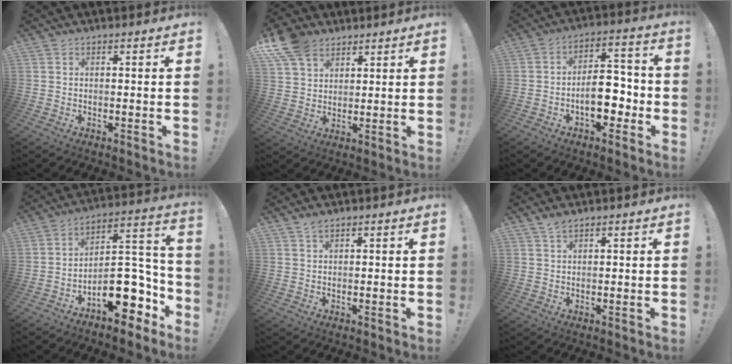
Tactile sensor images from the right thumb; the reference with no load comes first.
{"total": 10.1, "force": [6.9, 6.4, 3.6], "torque": [-0.067, -0.038, 0.136]}
{"total": 12.7, "force": [-3.4, 7.2, 9.9], "torque": [-0.152, 0.025, -0.058]}
{"total": 17.6, "force": [-8.0, 9.7, 12.2], "torque": [-0.144, 0.052, -0.113]}
{"total": 1.6, "force": [1.2, 0.5, 1.0], "torque": [-0.017, -0.002, 0.022]}
{"total": 2.3, "force": [1.7, 0.7, 1.3], "torque": [-0.023, -0.006, 0.031]}